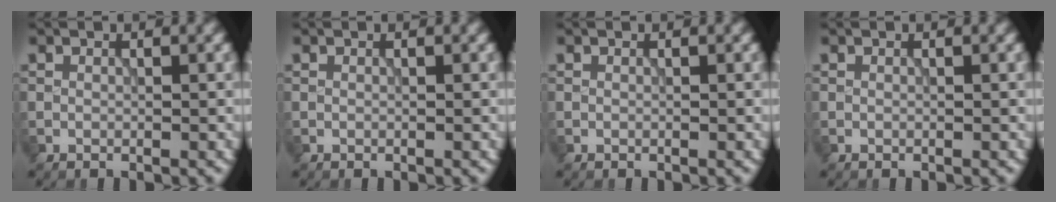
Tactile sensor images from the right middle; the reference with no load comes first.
{"total": 0.0}
{"total": 0.0}
{"total": 0.0}